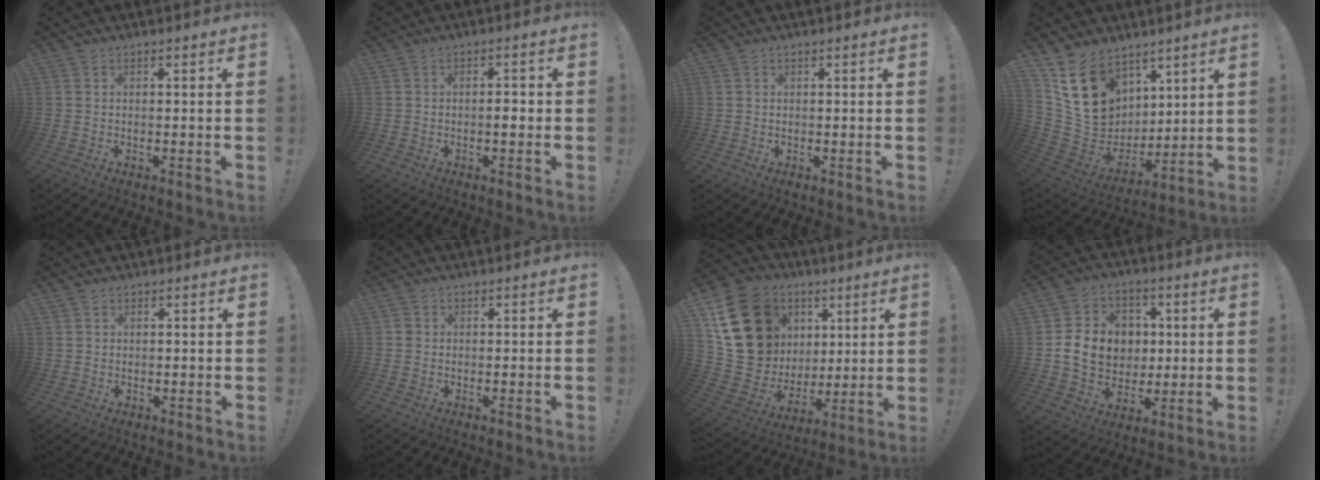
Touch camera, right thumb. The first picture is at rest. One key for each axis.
{"total": 2.5, "fx": -0.7, "fy": 0.7, "fz": 2.3, "tx": -0.027, "ty": -0.002, "tz": -0.017}
{"total": 2.4, "fx": 1.0, "fy": 2.1, "fz": 0.3, "tx": 0.006, "ty": -0.010, "tz": 0.017}
{"total": 17.8, "fx": 10.2, "fy": 12.6, "fz": 7.4, "tx": -0.124, "ty": -0.057, "tz": 0.209}
{"total": 2.4, "fx": 1.3, "fy": 2.1, "fz": 0.2, "tx": 0.007, "ty": -0.010, "tz": 0.022}
{"total": 1.3, "fx": 0.2, "fy": 1.2, "fz": 0.4, "tx": -0.007, "ty": 0.003, "tz": 0.004}
{"total": 24.7, "fx": 8.9, "fy": 19.7, "fz": 11.9, "tx": -0.196, "ty": -0.041, "tz": 0.212}
{"total": 14.0, "fx": 1.3, "fy": 12.0, "fz": 7.0, "tx": -0.108, "ty": -0.001, "tz": 0.037}